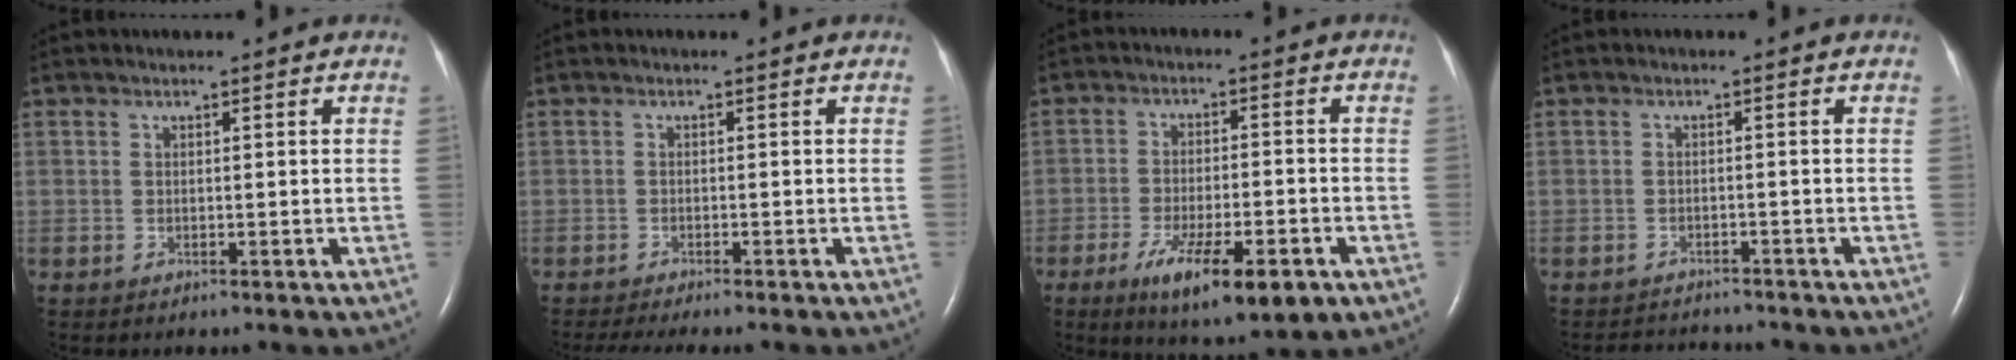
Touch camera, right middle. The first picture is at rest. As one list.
[{"total": 5.4, "force": [-4.6, -0.2, 2.8], "torque": [-0.035, -0.011, -0.072]}, {"total": 11.8, "force": [-6.1, 2.9, 9.7], "torque": [-0.161, -0.020, -0.089]}, {"total": 4.6, "force": [-4.5, 0.9, 0.5], "torque": [-0.009, -0.004, -0.063]}]